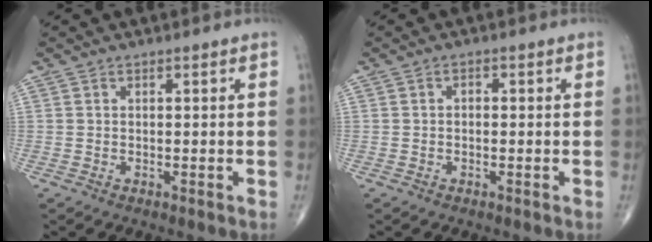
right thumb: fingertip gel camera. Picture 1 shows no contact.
{"total": 1.0, "force": [0.0, 0.7, 0.8], "torque": [-0.008, 0.005, -0.003]}